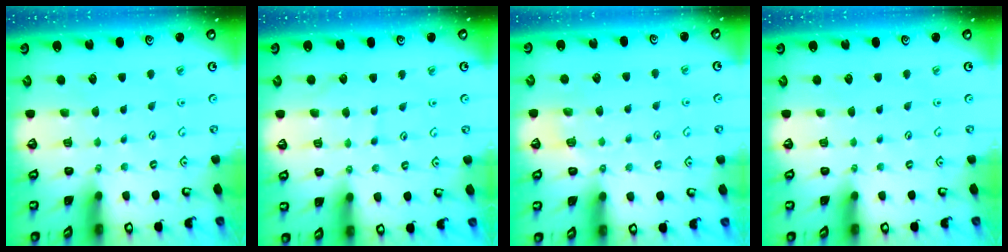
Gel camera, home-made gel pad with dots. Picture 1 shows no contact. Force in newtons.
{"total": 6.3, "press": 6.2, "slide": 0.6}
{"total": 2.8, "press": 2.5, "slide": 1.3}
{"total": 0.0}